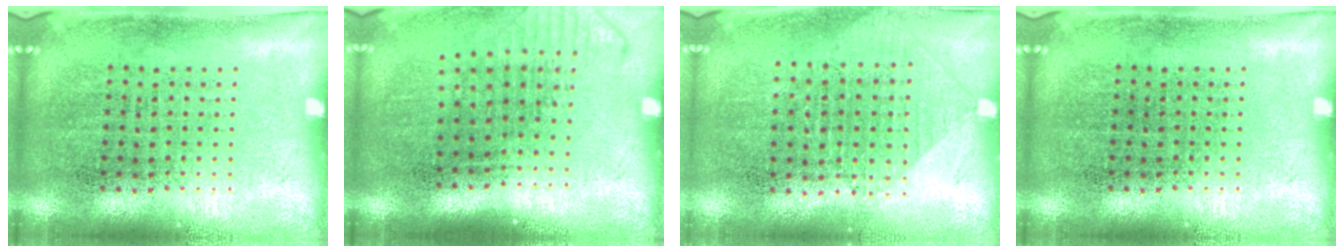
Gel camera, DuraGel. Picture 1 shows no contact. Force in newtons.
{"total": 1.3, "press": 1.0, "slide": 0.8}
{"total": 0.9, "press": 0.9, "slide": 0.3}
{"total": 0.0}